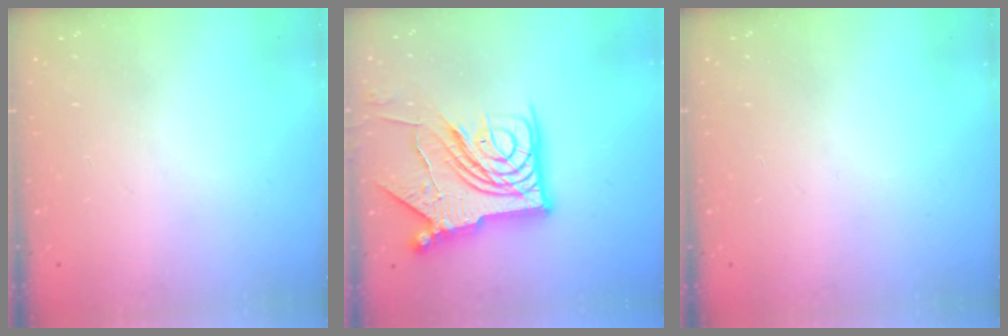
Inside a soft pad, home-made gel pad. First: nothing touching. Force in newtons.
{"total": 21.3, "press": 21.2, "slide": 2.4}
{"total": 0.0}